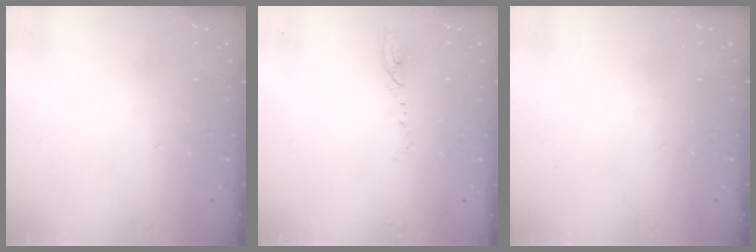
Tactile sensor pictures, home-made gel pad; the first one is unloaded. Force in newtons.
{"total": 4.7, "press": 4.7, "slide": 0.5}
{"total": 0.0}